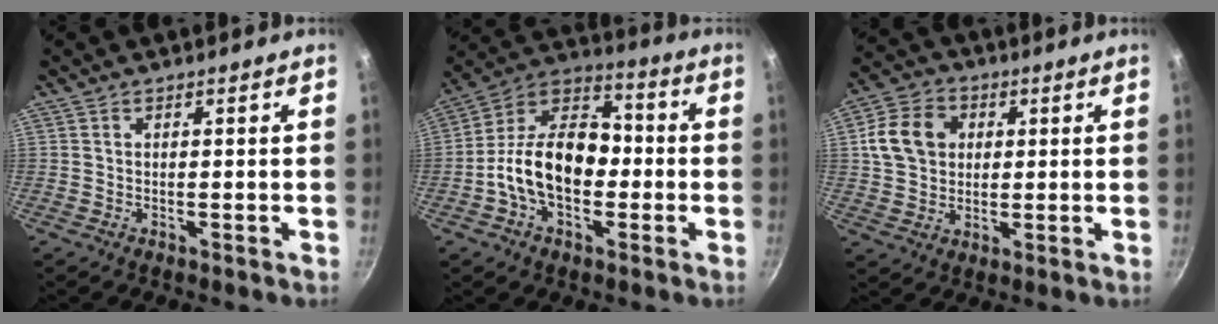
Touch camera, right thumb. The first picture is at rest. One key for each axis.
{"total": 16.6, "fx": -2.7, "fy": 10.9, "fz": 12.2, "tx": -0.170, "ty": 0.049, "tz": -0.065}
{"total": 10.6, "fx": 2.3, "fy": 8.5, "fz": 5.8, "tx": -0.087, "ty": 0.008, "tz": 0.031}